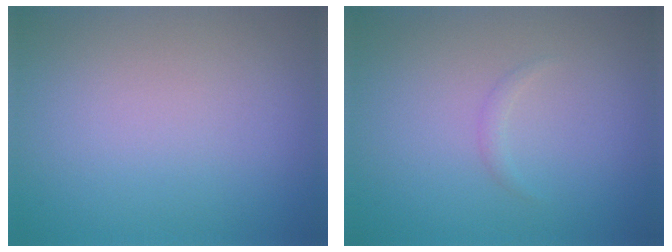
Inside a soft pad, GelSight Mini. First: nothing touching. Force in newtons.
{"total": 0.6, "press": 0.6, "slide": 0.0}